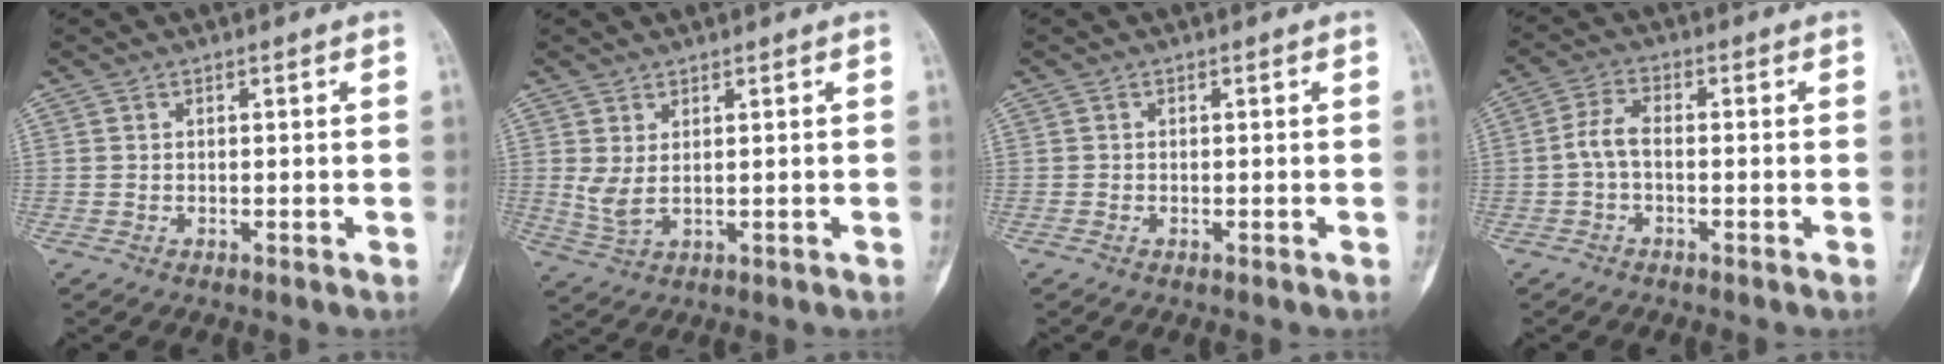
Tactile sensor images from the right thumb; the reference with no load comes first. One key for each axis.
{"total": 3.8, "fx": 0.9, "fy": 1.7, "fz": 3.3, "tx": -0.076, "ty": -0.005, "tz": 0.028}
{"total": 0.0}
{"total": 4.1, "fx": -0.8, "fy": 2.0, "fz": 3.4, "tx": -0.072, "ty": 0.016, "tz": -0.024}